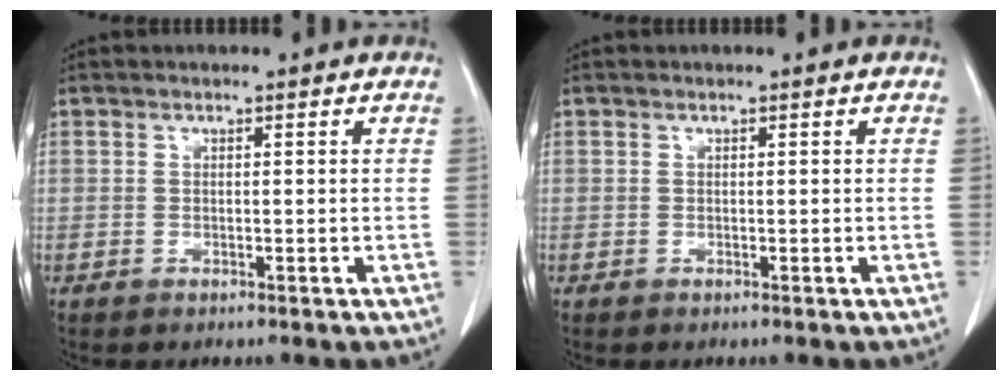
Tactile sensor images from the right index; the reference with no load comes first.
{"total": 0.0}